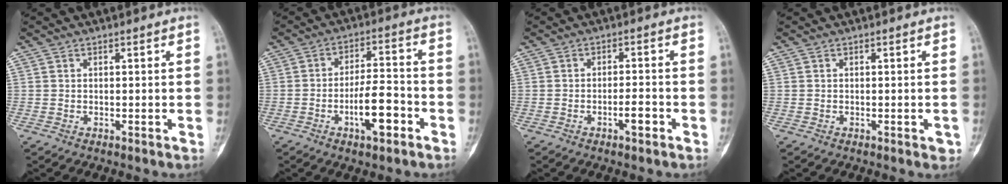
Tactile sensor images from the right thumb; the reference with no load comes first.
{"total": 9.2, "force": [-3.8, 3.4, 7.7], "torque": [-0.122, 0.030, -0.063]}
{"total": 3.3, "force": [-1.6, 1.0, 2.7], "torque": [-0.042, 0.013, -0.027]}
{"total": 1.2, "force": [-0.4, 0.6, 1.0], "torque": [-0.005, -0.001, -0.004]}